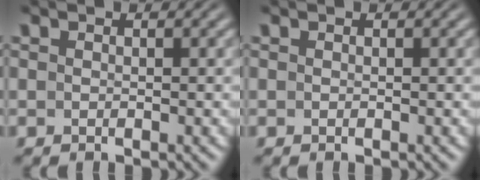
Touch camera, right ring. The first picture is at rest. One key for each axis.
{"total": 0.0}